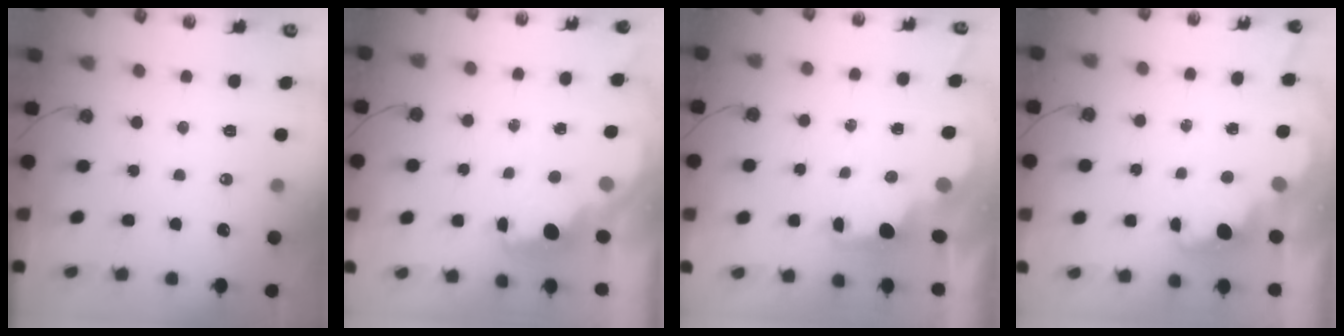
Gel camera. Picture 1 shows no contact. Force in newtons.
{"total": 2.2, "press": 2.1, "slide": 0.7}
{"total": 2.1, "press": 1.9, "slide": 0.8}
{"total": 3.5, "press": 3.5, "slide": 0.8}